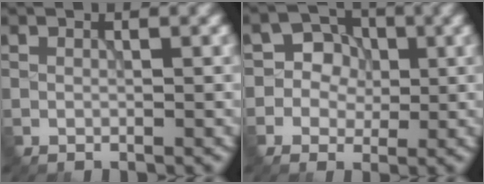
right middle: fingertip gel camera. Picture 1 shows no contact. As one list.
[{"total": 4.0, "force": [0.0, 3.8, 1.4], "torque": [-0.009, 0.016, -0.020]}]